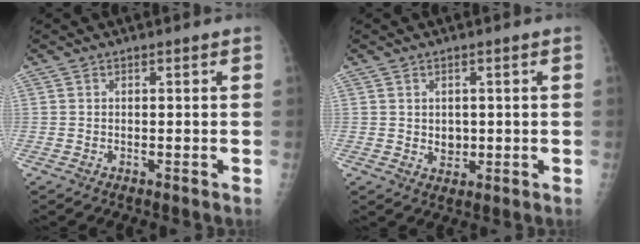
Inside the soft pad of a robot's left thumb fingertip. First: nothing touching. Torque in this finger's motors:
{"motor_torque": [-0.18, 0.26, 0.00, 0.03, 0.03]}